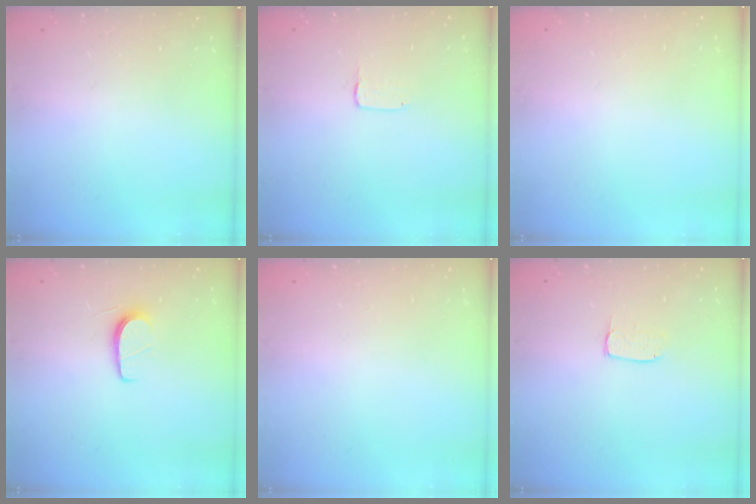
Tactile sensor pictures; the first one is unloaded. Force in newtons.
{"total": 1.0, "press": 1.0, "slide": 0.1}
{"total": 0.0}
{"total": 5.6, "press": 5.6, "slide": 0.7}
{"total": 0.0}
{"total": 4.9, "press": 4.8, "slide": 0.4}